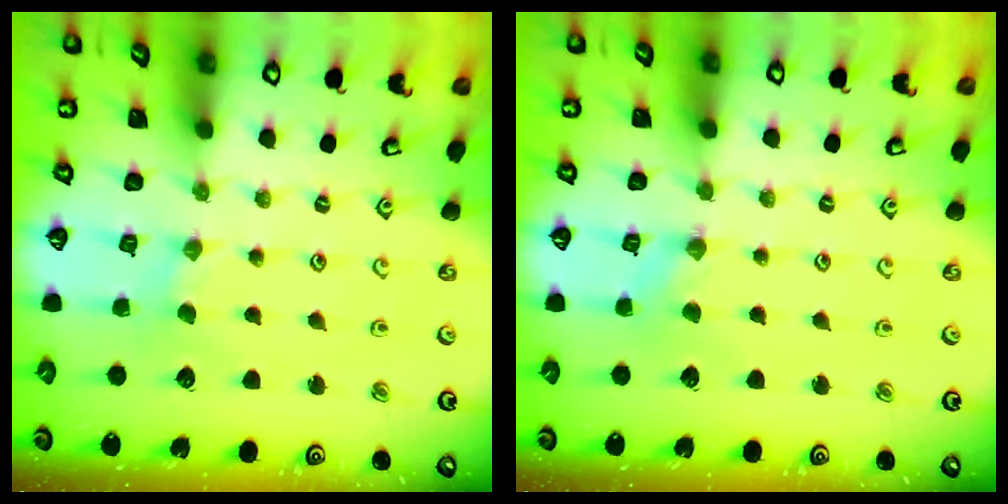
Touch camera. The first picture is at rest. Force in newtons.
{"total": 0.9, "press": 0.9, "slide": 0.2}